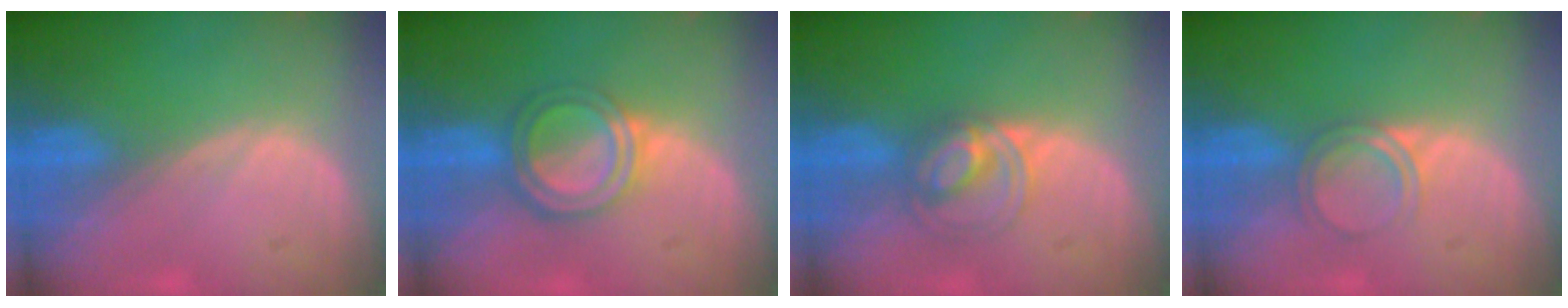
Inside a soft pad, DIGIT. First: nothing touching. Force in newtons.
{"total": 6.0, "press": 5.4, "slide": 2.7}
{"total": 5.0, "press": 5.0, "slide": 0.5}
{"total": 3.0, "press": 3.0, "slide": 0.3}